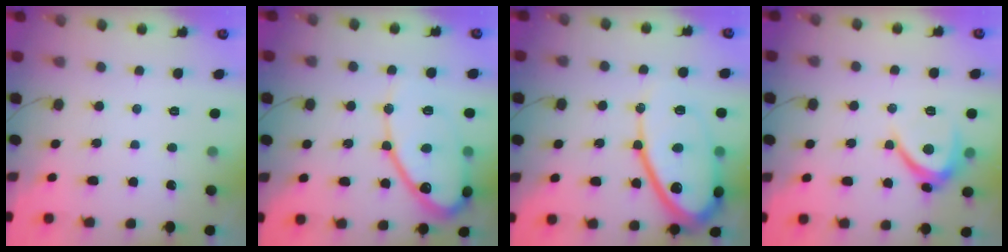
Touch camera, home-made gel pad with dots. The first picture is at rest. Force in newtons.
{"total": 14.5, "press": 14.4, "slide": 1.6}
{"total": 20.0, "press": 20.0, "slide": 1.8}
{"total": 6.9, "press": 6.9, "slide": 0.7}